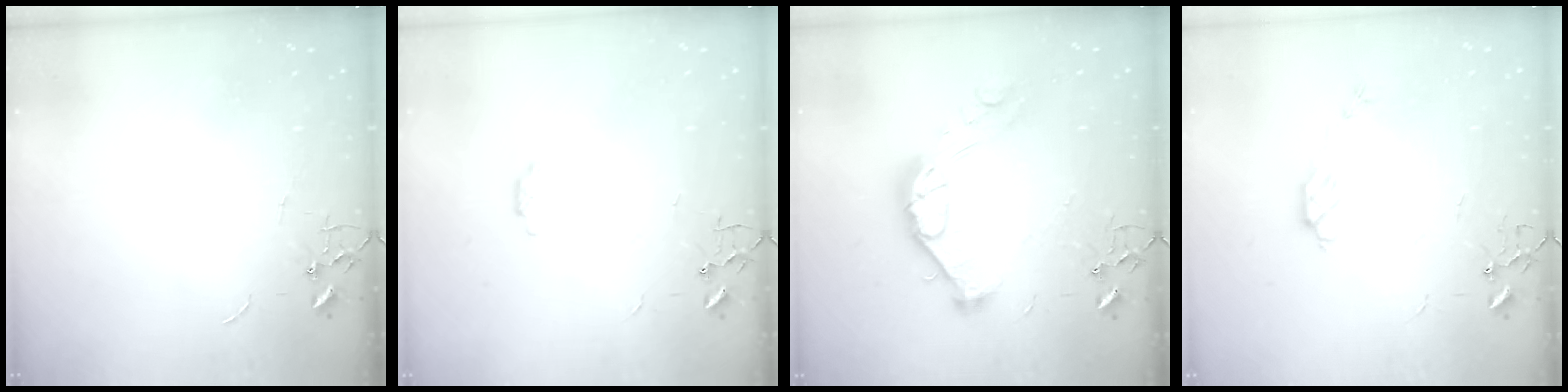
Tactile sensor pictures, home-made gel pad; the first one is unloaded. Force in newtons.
{"total": 3.7, "press": 3.7, "slide": 0.6}
{"total": 13.0, "press": 13.0, "slide": 0.8}
{"total": 5.5, "press": 5.4, "slide": 0.4}